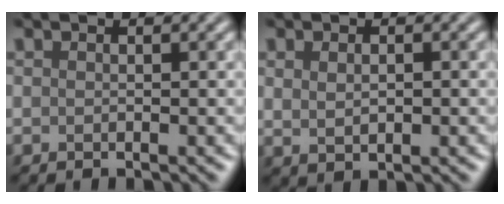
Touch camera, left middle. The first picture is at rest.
{"total": 1.8, "force": [0.2, 1.0, 1.4], "torque": [-0.030, -0.003, 0.010]}